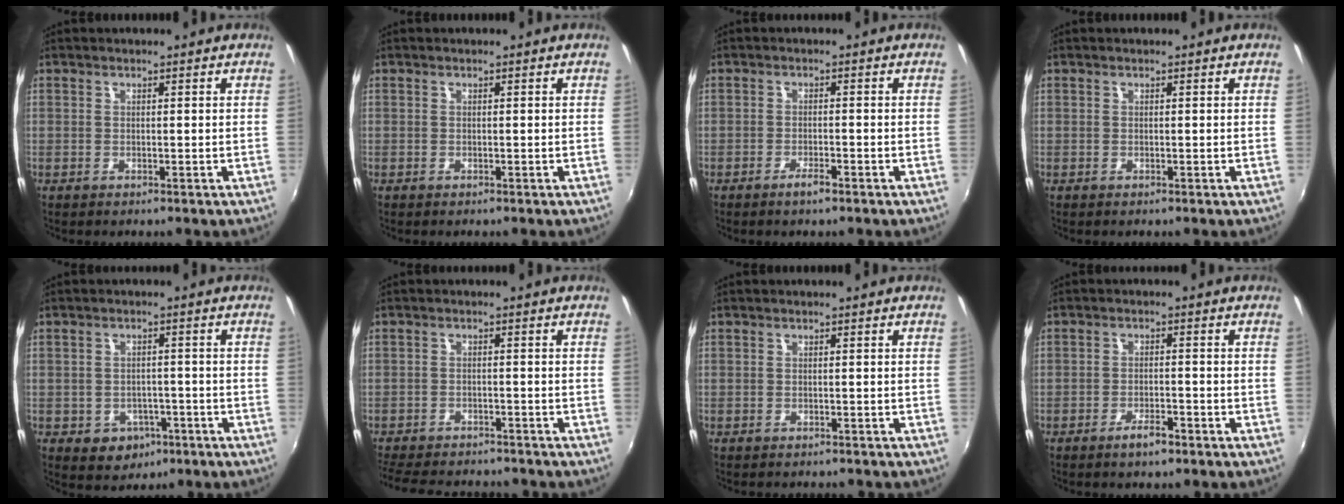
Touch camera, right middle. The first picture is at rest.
{"total": 0.0}
{"total": 2.2, "force": [-1.6, 0.4, 1.4], "torque": [-0.032, -0.002, -0.032]}
{"total": 0.0}
{"total": 6.1, "force": [-2.7, 5.1, 2.0], "torque": [-0.053, 0.004, -0.024]}
{"total": 12.4, "force": [-11.0, 3.6, 4.5], "torque": [-0.114, -0.014, -0.168]}
{"total": 2.1, "force": [-1.9, 0.5, 0.6], "torque": [-0.018, -0.012, -0.027]}
{"total": 3.1, "force": [-2.4, 0.9, 1.8], "torque": [-0.043, -0.002, -0.042]}